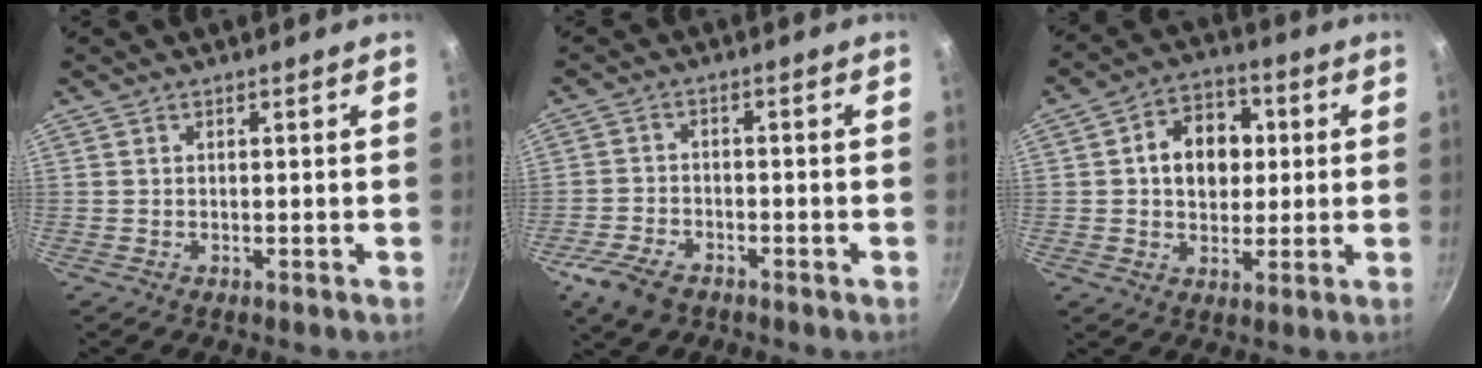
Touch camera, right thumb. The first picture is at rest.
{"total": 7.0, "force": [-4.4, 3.7, 3.9], "torque": [-0.089, 0.019, -0.087]}
{"total": 11.4, "force": [1.7, 8.6, 7.2], "torque": [-0.072, 0.010, 0.017]}